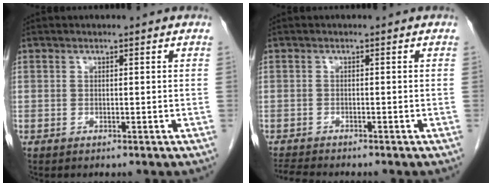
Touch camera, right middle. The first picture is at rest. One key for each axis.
{"total": 3.3, "fx": -3.2, "fy": -0.2, "fz": 0.9, "tx": -0.020, "ty": -0.016, "tz": -0.055}